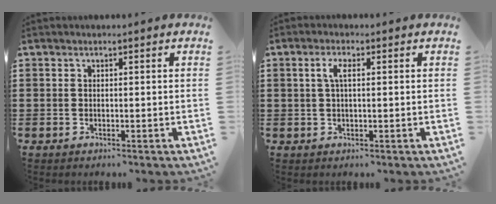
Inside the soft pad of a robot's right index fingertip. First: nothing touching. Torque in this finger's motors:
{"motor_torque": [0.33, 0.01, 0.11, 0.09]}